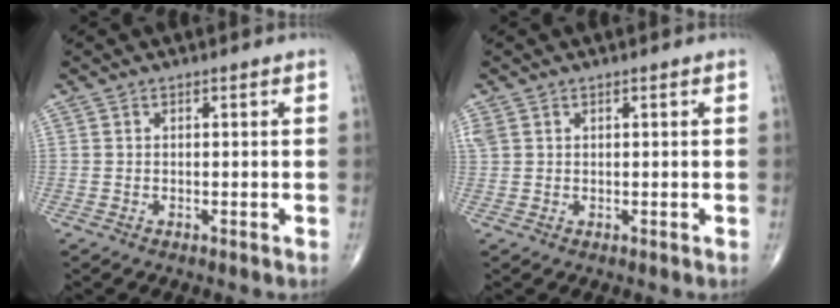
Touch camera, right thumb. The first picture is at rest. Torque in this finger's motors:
{"motor_torque": [-0.25, 0.61, 0.29, 0.25, 0.00]}